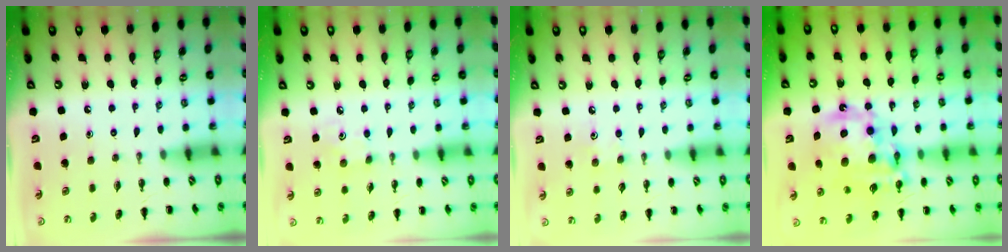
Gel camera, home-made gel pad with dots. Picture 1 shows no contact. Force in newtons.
{"total": 3.7, "press": 3.6, "slide": 0.8}
{"total": 5.2, "press": 5.0, "slide": 1.3}
{"total": 19.7, "press": 19.1, "slide": 4.8}